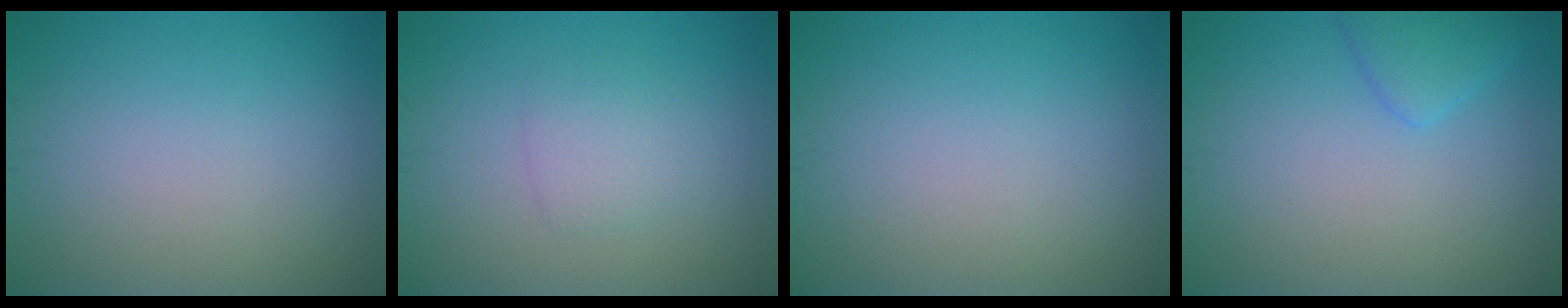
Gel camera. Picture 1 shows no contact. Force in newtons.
{"total": 1.8, "press": 1.8, "slide": 0.2}
{"total": 0.0}
{"total": 2.0, "press": 2.0, "slide": 0.1}